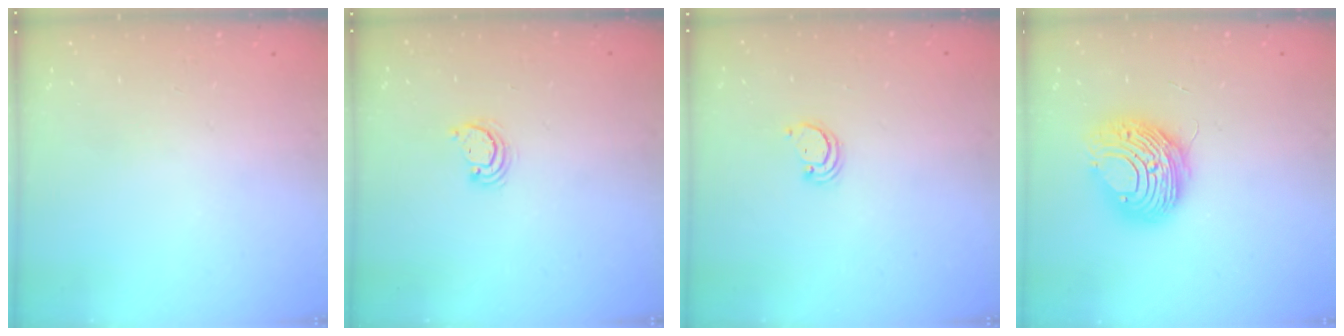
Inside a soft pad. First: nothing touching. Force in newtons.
{"total": 3.0, "press": 3.0, "slide": 0.2}
{"total": 2.4, "press": 2.4, "slide": 0.2}
{"total": 10.5, "press": 10.5, "slide": 1.3}